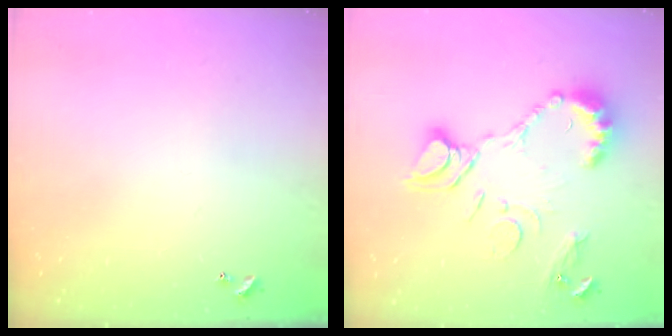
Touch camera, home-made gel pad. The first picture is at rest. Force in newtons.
{"total": 14.1, "press": 14.0, "slide": 1.5}